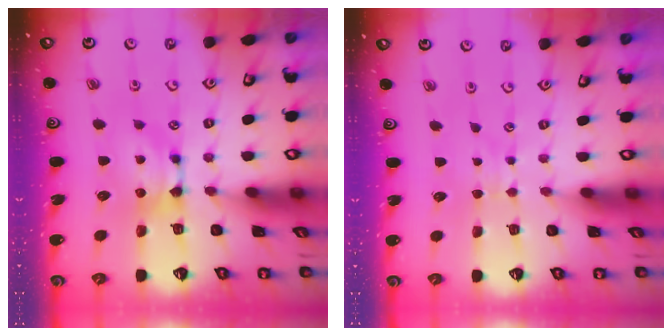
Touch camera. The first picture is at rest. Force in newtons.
{"total": 3.1, "press": 3.1, "slide": 0.3}